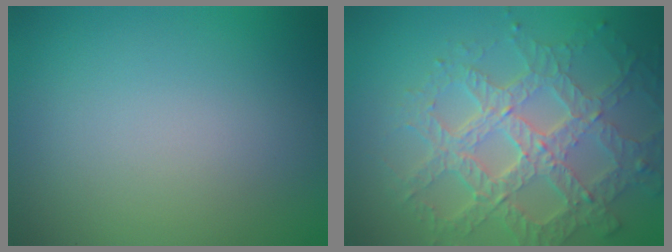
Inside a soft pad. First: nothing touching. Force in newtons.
{"total": 7.8, "press": 5.6, "slide": 5.3}